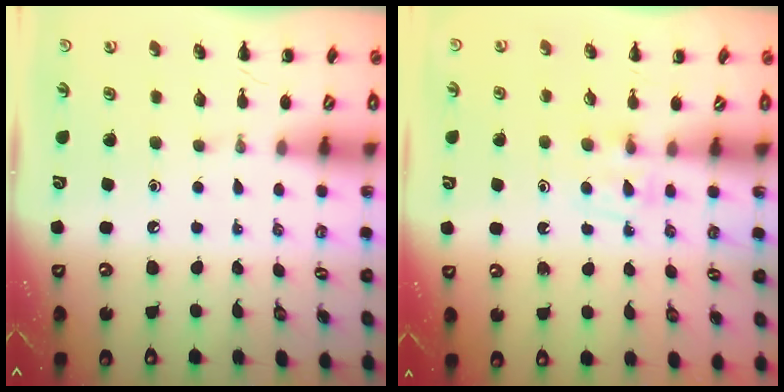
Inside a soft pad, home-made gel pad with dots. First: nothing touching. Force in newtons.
{"total": 4.0, "press": 3.7, "slide": 1.5}